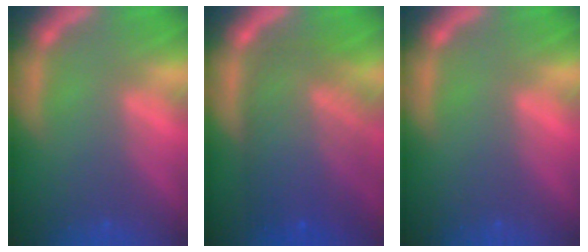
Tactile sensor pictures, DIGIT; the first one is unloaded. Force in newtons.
{"total": 9.5}
{"total": 0.0}